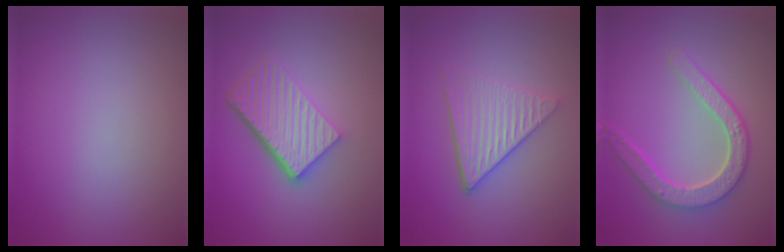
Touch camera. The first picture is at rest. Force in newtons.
{"total": 6.0, "press": 4.1, "slide": 4.3}
{"total": 4.3, "press": 3.4, "slide": 2.6}
{"total": 4.8, "press": 3.7, "slide": 3.0}